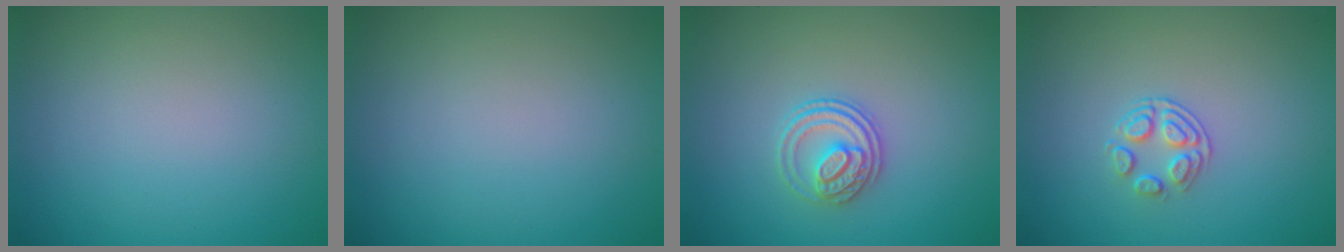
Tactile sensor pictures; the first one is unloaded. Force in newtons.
{"total": 0.0}
{"total": 2.8, "press": 2.6, "slide": 1.2}
{"total": 2.1, "press": 1.4, "slide": 1.5}